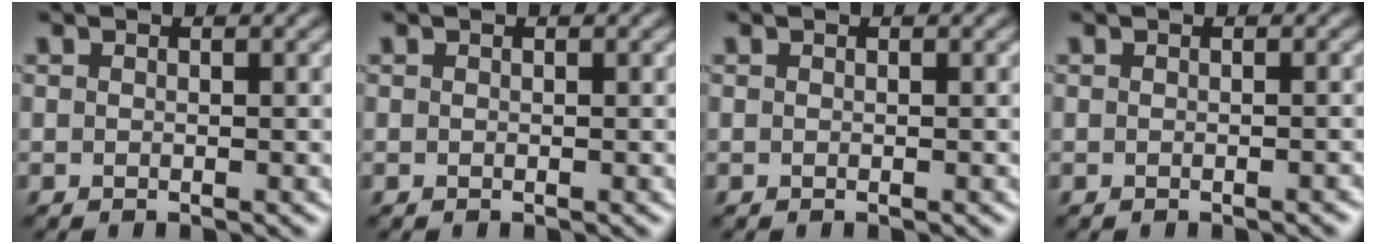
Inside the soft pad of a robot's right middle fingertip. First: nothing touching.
{"total": 0.0}
{"total": 0.0}
{"total": 0.6, "force": [-0.4, 0.1, 0.4], "torque": [-0.004, 0.002, -0.005]}